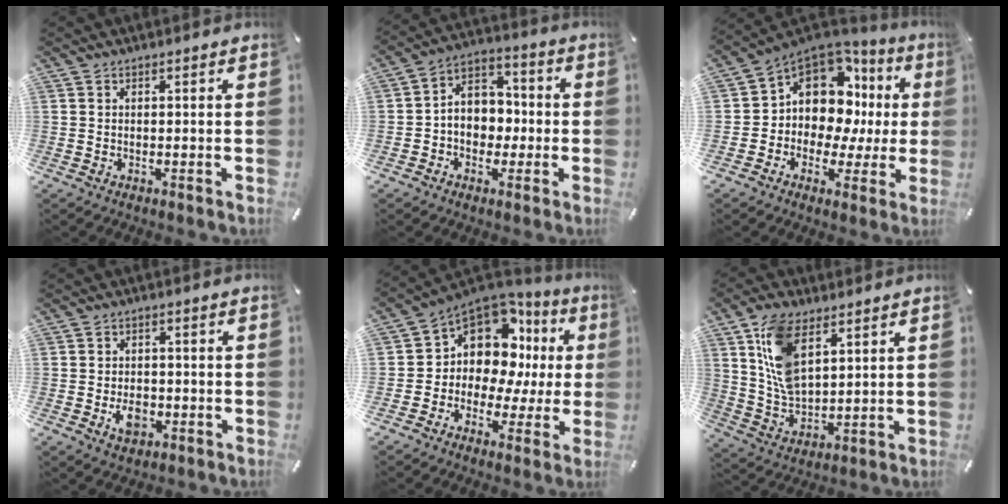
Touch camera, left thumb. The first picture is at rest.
{"total": 7.8, "force": [-1.5, 6.9, 3.3], "torque": [-0.066, 0.016, -0.027]}
{"total": 11.0, "force": [3.5, 8.8, 5.5], "torque": [-0.094, -0.044, 0.067]}
{"total": 5.4, "force": [-1.6, 4.0, 3.3], "torque": [-0.060, 0.001, -0.028]}
{"total": 11.2, "force": [4.2, 8.7, 5.6], "torque": [-0.105, -0.052, 0.077]}
{"total": 11.9, "force": [5.9, 6.5, 8.1], "torque": [-0.196, -0.018, 0.108]}